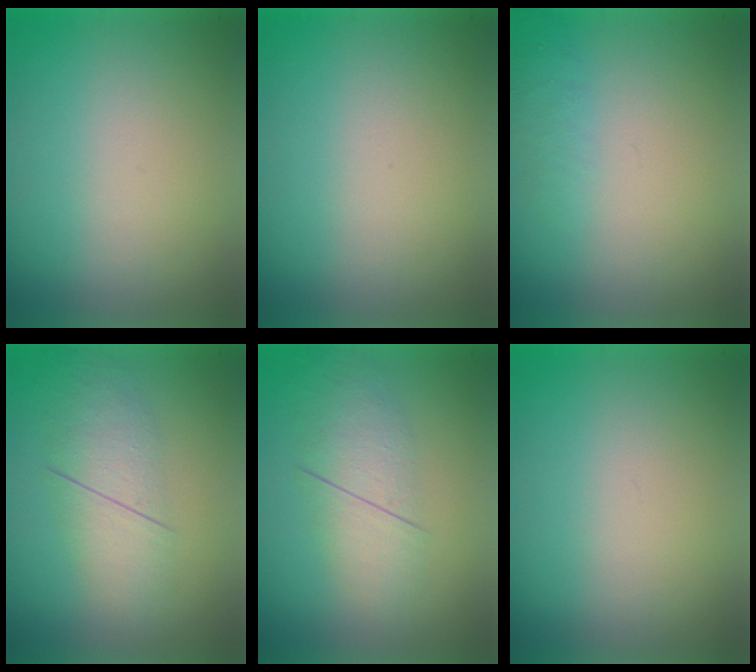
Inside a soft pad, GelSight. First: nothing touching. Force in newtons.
{"total": 0.0}
{"total": 1.4}
{"total": 2.8}
{"total": 2.8}
{"total": 0.0}